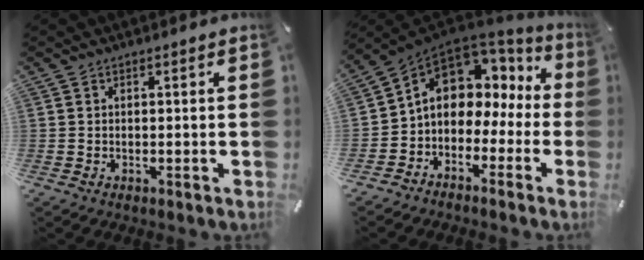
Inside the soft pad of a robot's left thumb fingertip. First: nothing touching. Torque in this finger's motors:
{"motor_torque": [0.01, 1.81, 1.34, 0.05, 0.45]}